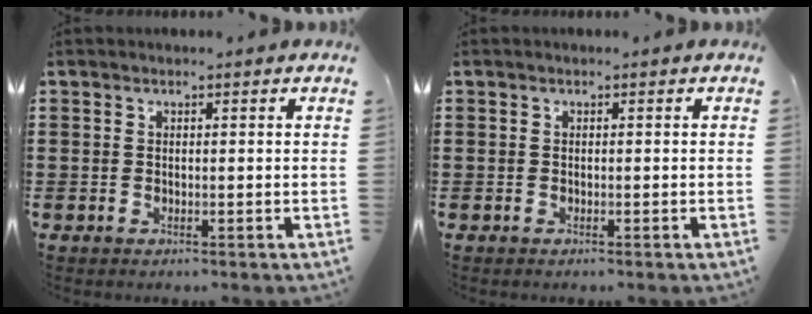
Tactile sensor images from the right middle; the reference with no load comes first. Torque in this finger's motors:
{"motor_torque": [-0.61, -0.19, -0.02, 0.02]}